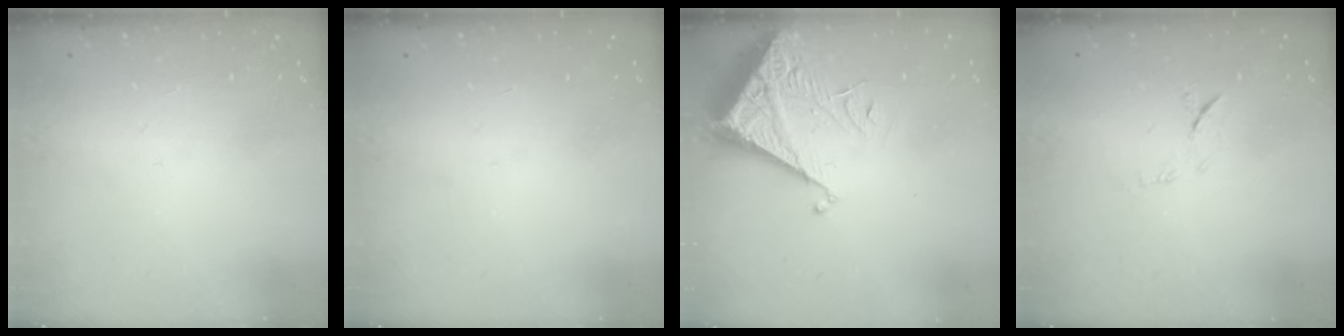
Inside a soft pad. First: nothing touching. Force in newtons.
{"total": 0.0}
{"total": 7.0, "press": 7.0, "slide": 0.6}
{"total": 6.8, "press": 6.7, "slide": 0.8}